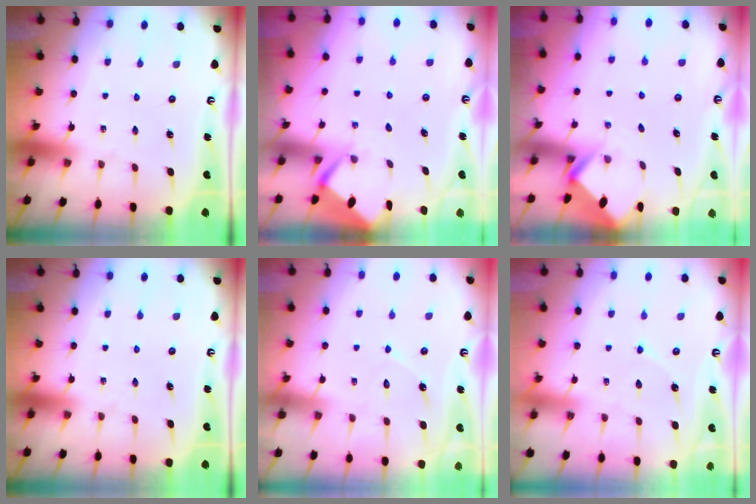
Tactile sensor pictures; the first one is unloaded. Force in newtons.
{"total": 2.6, "press": 2.6, "slide": 0.3}
{"total": 2.2, "press": 2.2, "slide": 0.1}
{"total": 0.0}
{"total": 6.1, "press": 6.1, "slide": 0.5}
{"total": 3.8, "press": 3.8, "slide": 0.2}